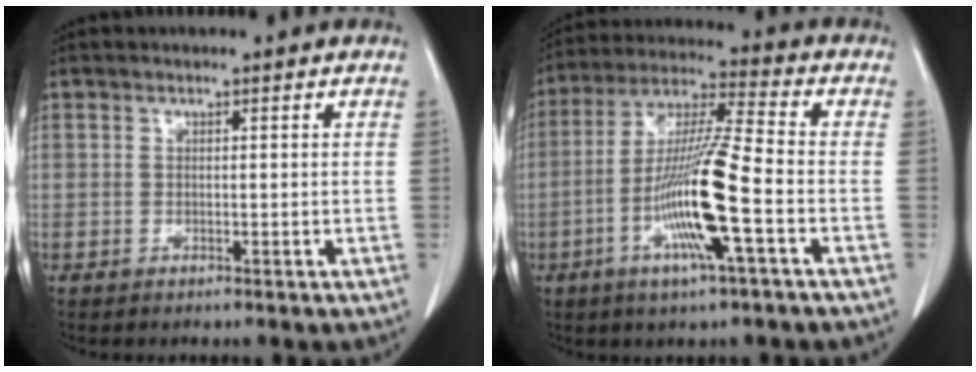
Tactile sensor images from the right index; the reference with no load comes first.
{"total": 14.1, "force": [-4.4, 0.1, 13.4], "torque": [-0.266, -0.007, -0.089]}